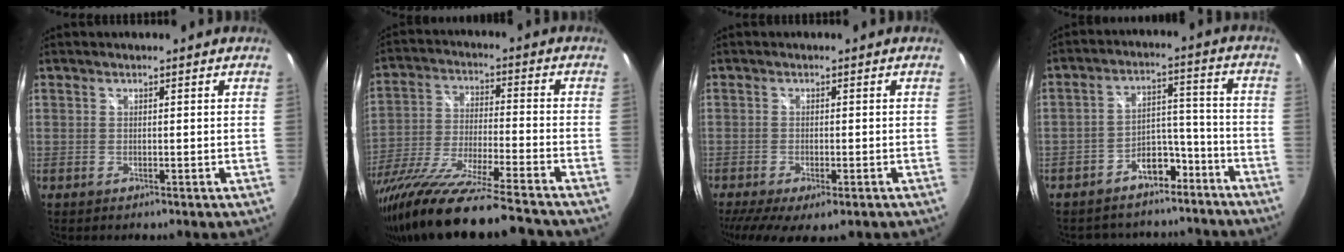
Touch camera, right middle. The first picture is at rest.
{"total": 24.6, "force": [-20.8, 0.3, 13.1], "torque": [-0.245, -0.076, -0.358]}
{"total": 10.1, "force": [-6.5, 3.5, 6.9], "torque": [-0.144, -0.043, -0.100]}
{"total": 15.3, "force": [-12.2, 8.2, 4.0], "torque": [-0.083, 0.066, -0.152]}